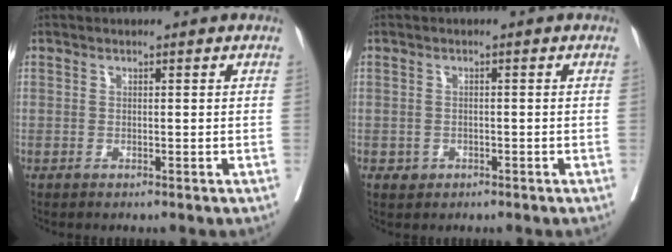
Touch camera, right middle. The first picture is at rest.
{"total": 1.4, "force": [-0.6, 1.2, 0.3], "torque": [-0.006, 0.003, -0.005]}